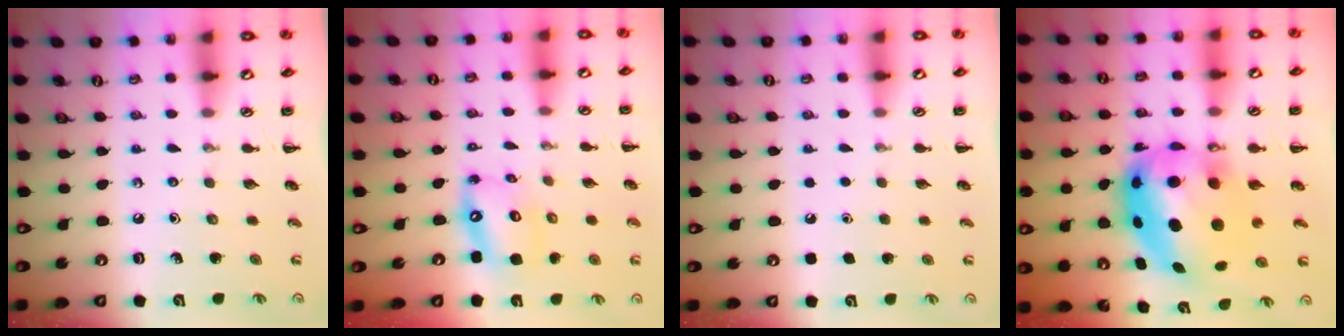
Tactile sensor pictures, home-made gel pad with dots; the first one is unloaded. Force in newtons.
{"total": 12.0, "press": 11.6, "slide": 3.1}
{"total": 1.7, "press": 1.7, "slide": 0.1}
{"total": 14.7, "press": 14.3, "slide": 3.6}